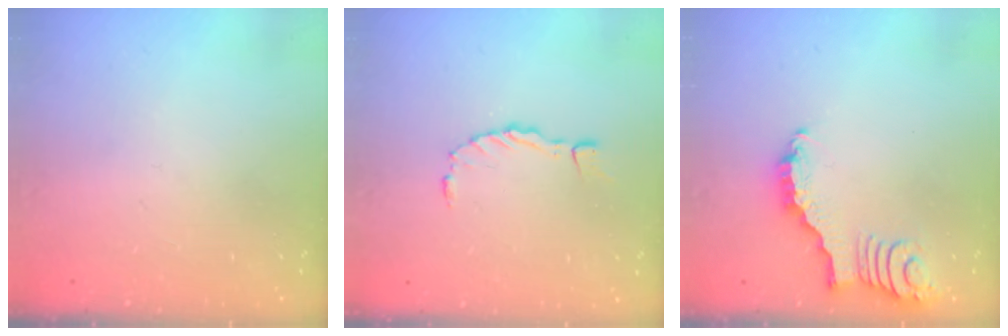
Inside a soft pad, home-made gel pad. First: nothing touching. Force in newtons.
{"total": 0.8, "press": 0.8, "slide": 0.1}
{"total": 2.9, "press": 2.9, "slide": 0.4}